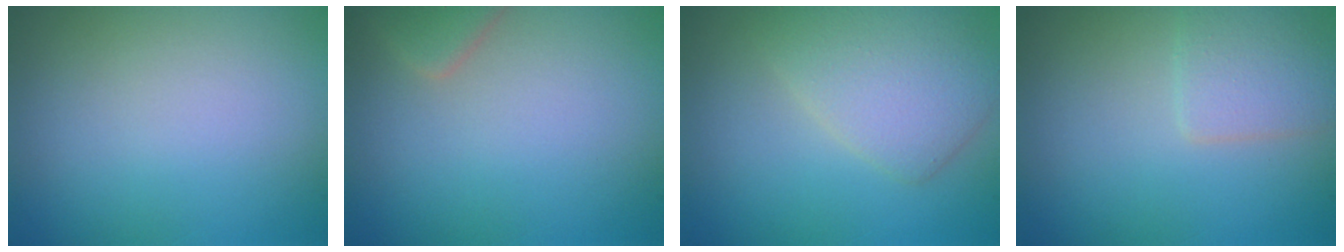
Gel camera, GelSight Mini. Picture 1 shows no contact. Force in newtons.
{"total": 2.0, "press": 2.0, "slide": 0.2}
{"total": 4.0, "press": 4.0, "slide": 0.1}
{"total": 2.5, "press": 2.5, "slide": 0.1}